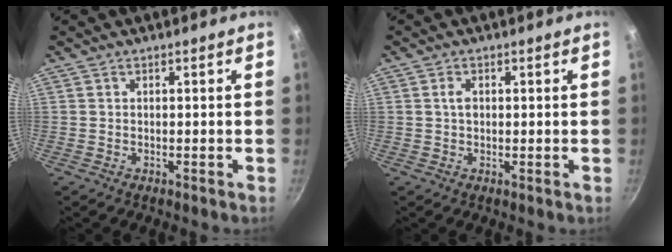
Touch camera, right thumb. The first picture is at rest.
{"total": 1.9, "force": [0.3, 1.1, 1.5], "torque": [-0.026, -0.001, 0.002]}